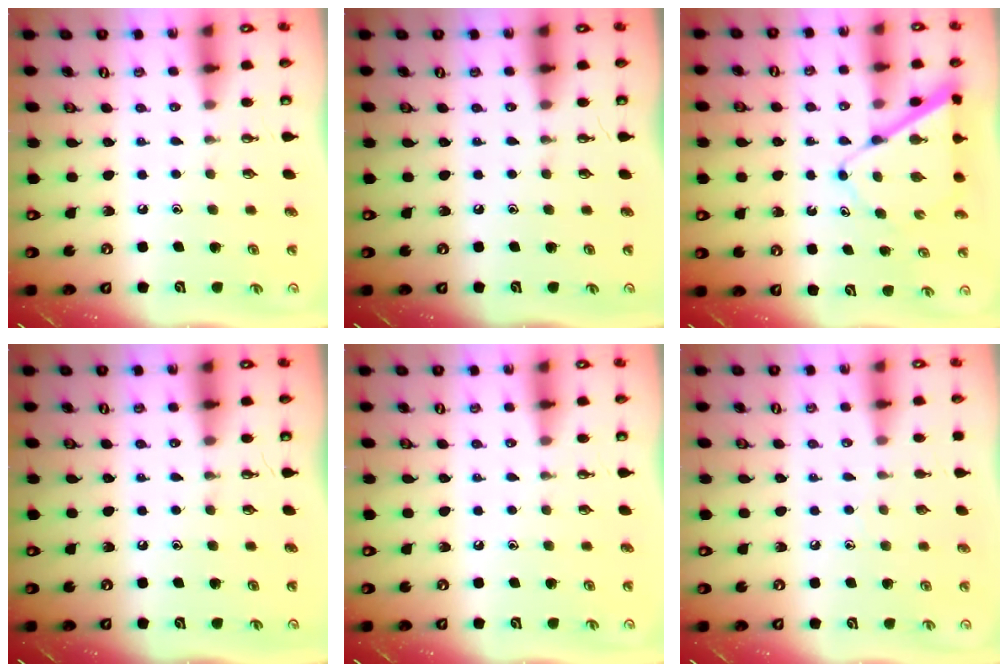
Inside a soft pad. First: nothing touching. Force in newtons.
{"total": 0.0}
{"total": 7.8, "press": 7.8, "slide": 0.8}
{"total": 0.0}
{"total": 0.0}
{"total": 3.2, "press": 3.2, "slide": 0.3}